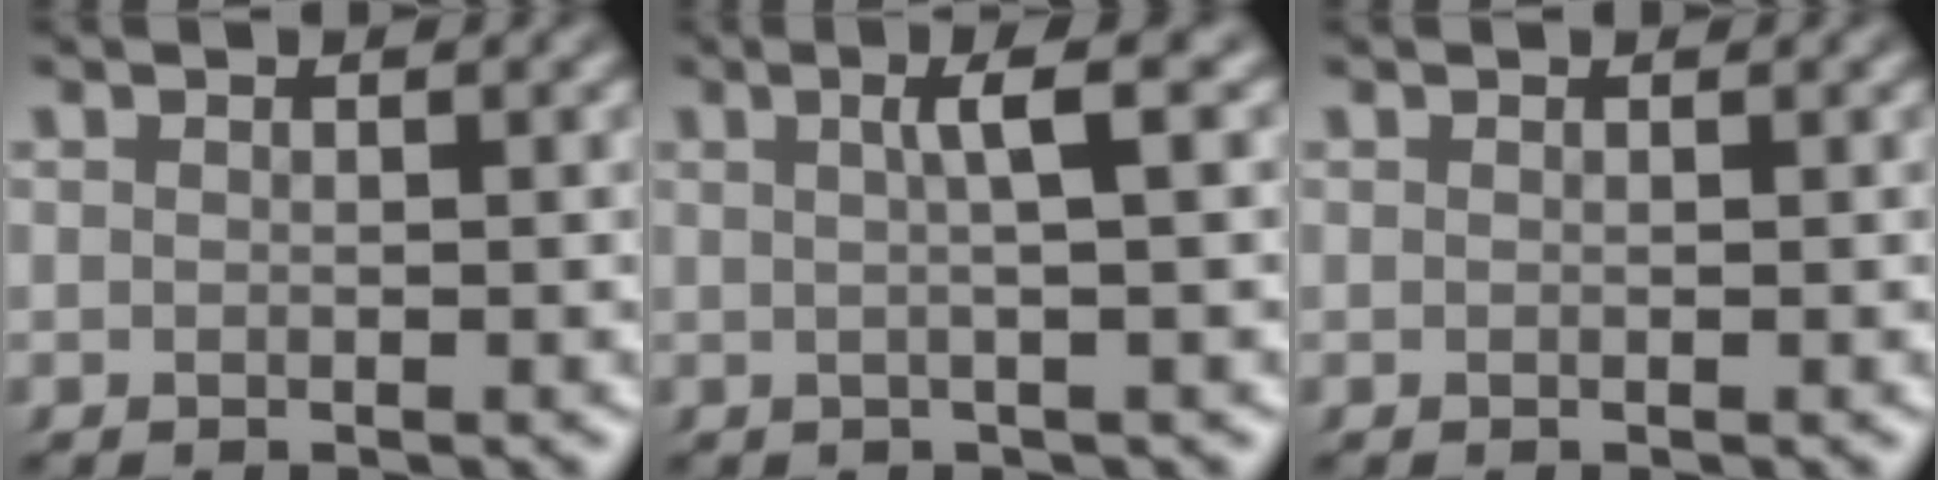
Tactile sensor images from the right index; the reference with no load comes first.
{"total": 3.2, "force": [0.8, -0.4, 3.0], "torque": [-0.044, 0.015, 0.010]}
{"total": 0.0}